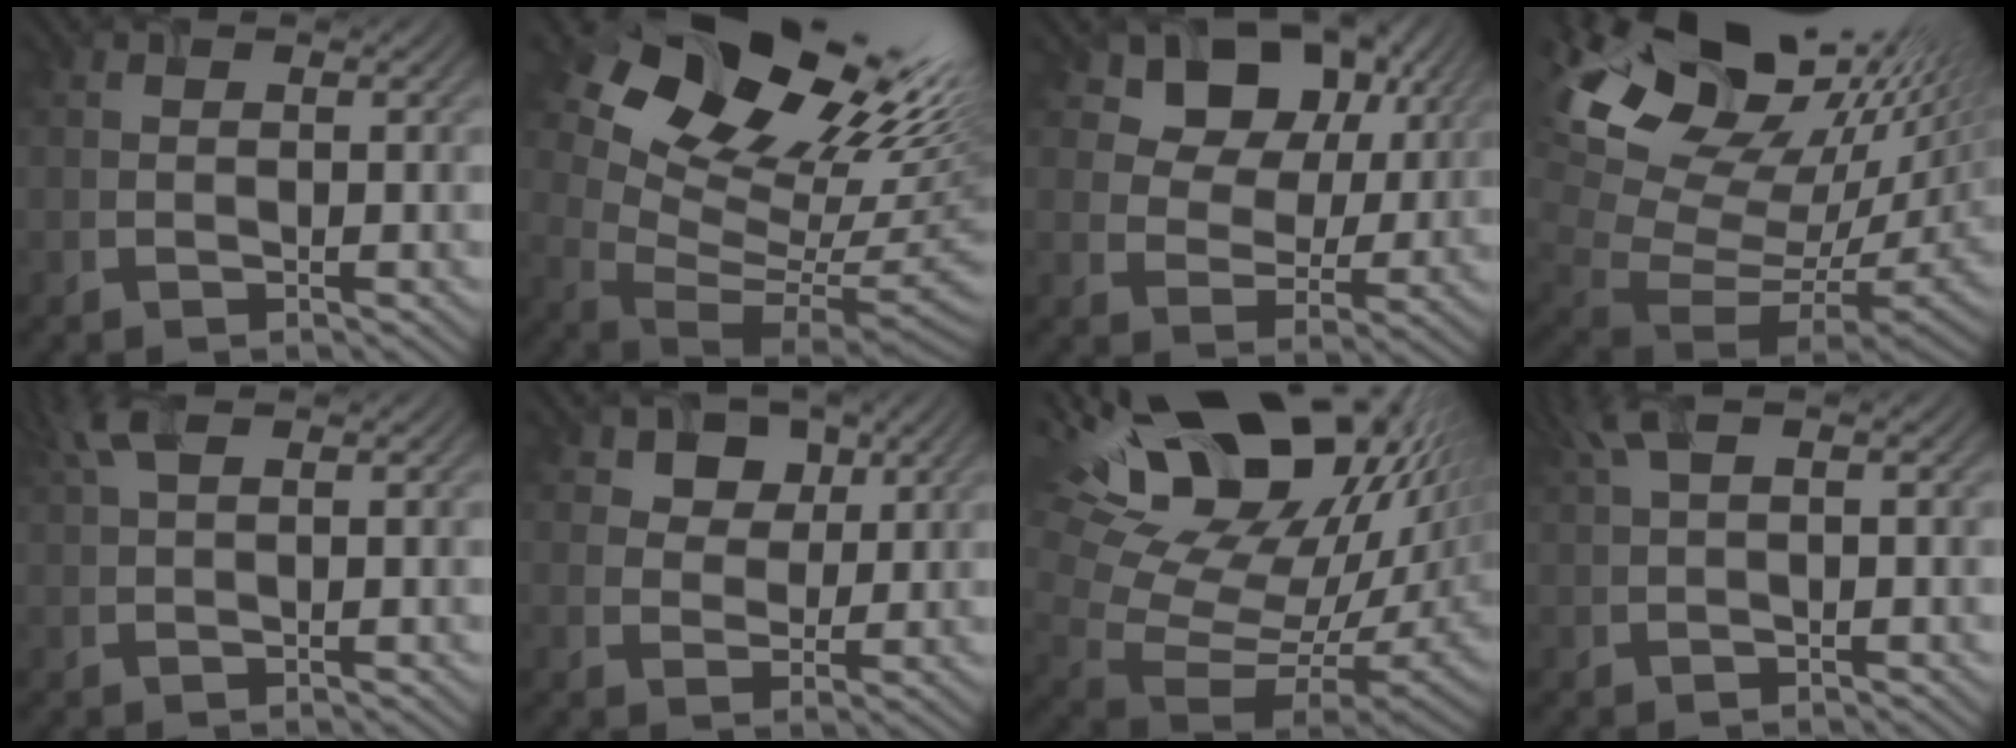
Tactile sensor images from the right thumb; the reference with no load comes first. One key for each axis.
{"total": 18.8, "fx": 8.7, "fy": 10.9, "fz": 12.6, "tx": -0.200, "ty": 0.015, "tz": 0.169}
{"total": 13.0, "fx": 7.3, "fy": 8.5, "fz": 6.5, "tx": -0.126, "ty": 0.006, "tz": 0.126}
{"total": 17.5, "fx": 8.3, "fy": 9.7, "fz": 12.0, "tx": -0.242, "ty": 0.002, "tz": 0.185}
{"total": 3.2, "fx": 1.7, "fy": 0.8, "fz": 2.6, "tx": -0.062, "ty": 0.011, "tz": 0.036}
{"total": 6.4, "fx": 3.7, "fy": 4.4, "fz": 2.7, "tx": -0.063, "ty": -0.016, "tz": 0.072}
{"total": 20.9, "fx": 10.4, "fy": 11.4, "fz": 14.2, "tx": -0.252, "ty": 0.021, "tz": 0.203}
{"total": 3.2, "fx": 1.5, "fy": 0.6, "fz": 2.7, "tx": -0.061, "ty": 0.014, "tz": 0.031}